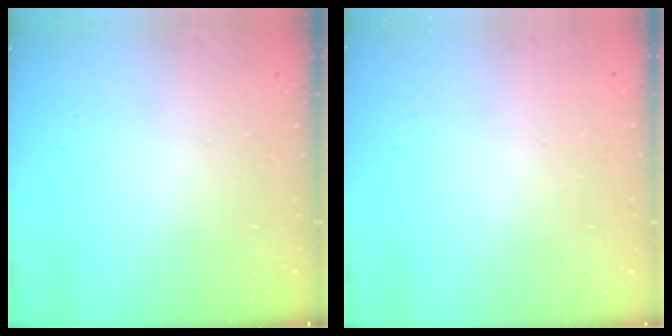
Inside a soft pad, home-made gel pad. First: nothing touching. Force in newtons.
{"total": 0.0}